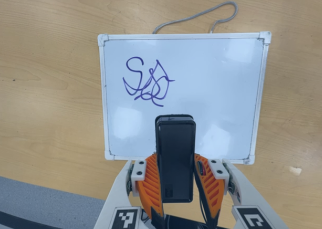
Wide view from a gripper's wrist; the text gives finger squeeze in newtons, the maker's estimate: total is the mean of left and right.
{"total": 5.2, "left": 3.8, "right": 6.5}